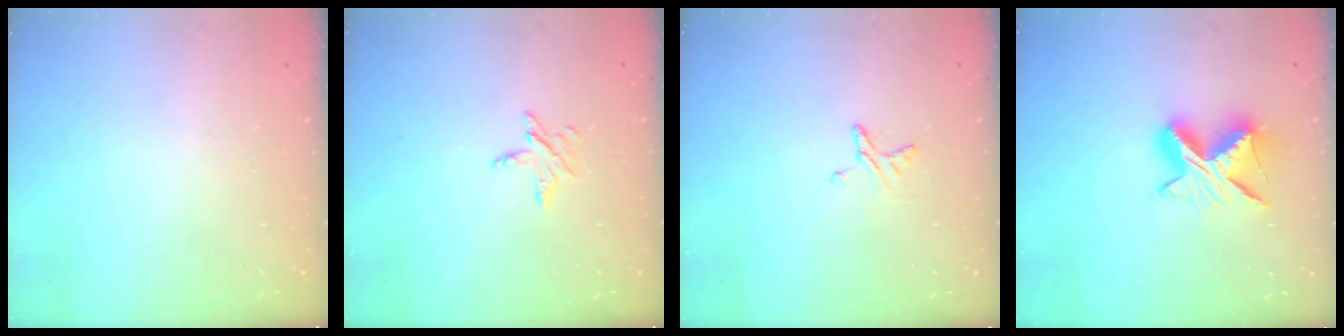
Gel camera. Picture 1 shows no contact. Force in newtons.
{"total": 4.0, "press": 4.0, "slide": 0.3}
{"total": 4.4, "press": 4.4, "slide": 0.4}
{"total": 10.4, "press": 10.4, "slide": 0.9}